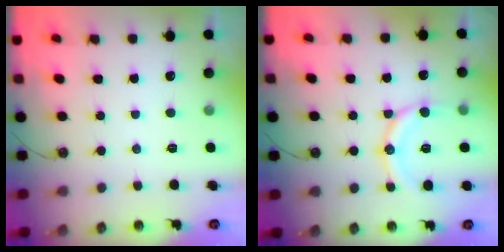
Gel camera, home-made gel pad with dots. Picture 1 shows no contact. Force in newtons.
{"total": 13.3, "press": 13.1, "slide": 2.7}